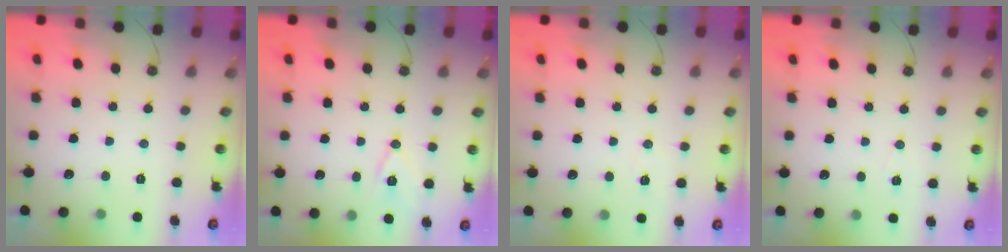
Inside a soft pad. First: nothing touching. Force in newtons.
{"total": 9.5, "press": 8.8, "slide": 3.7}
{"total": 5.7, "press": 4.7, "slide": 3.2}
{"total": 5.9, "press": 3.8, "slide": 4.5}